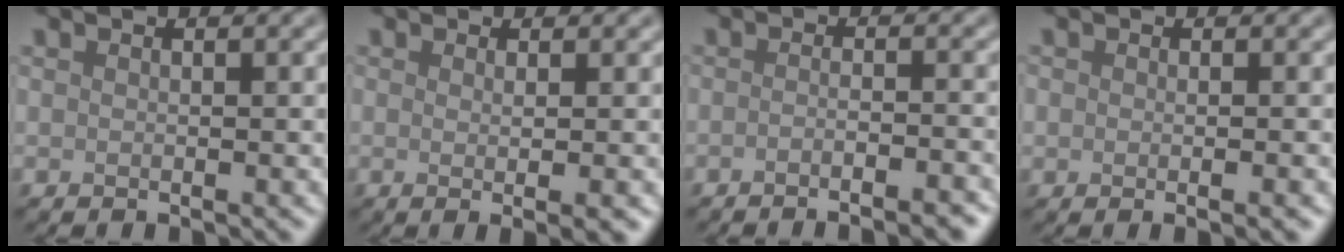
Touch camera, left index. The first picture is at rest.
{"total": 2.7, "force": [-0.1, 0.6, 2.6], "torque": [-0.029, 0.000, -0.004]}
{"total": 4.1, "force": [-2.6, 1.1, 2.9], "torque": [-0.028, 0.007, -0.039]}
{"total": 1.9, "force": [-0.4, 0.6, 1.8], "torque": [-0.016, -0.005, 0.000]}